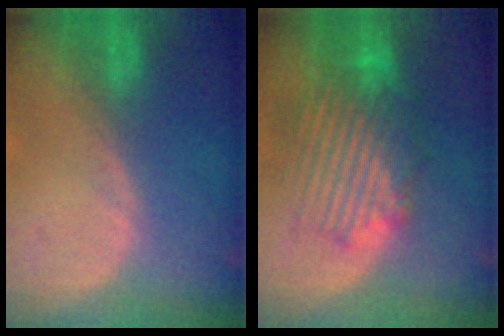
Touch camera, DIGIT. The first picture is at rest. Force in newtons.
{"total": 9.4, "press": 8.9, "slide": 3.1}